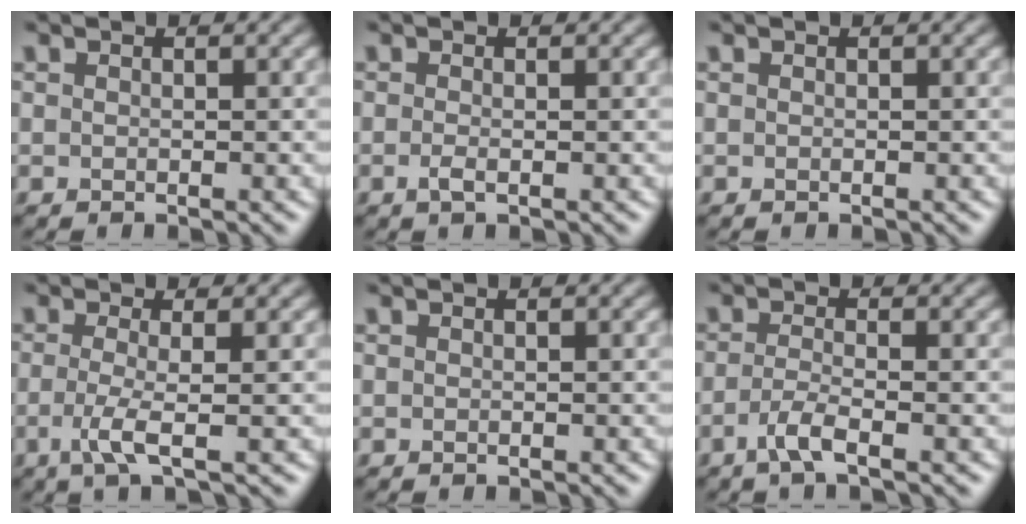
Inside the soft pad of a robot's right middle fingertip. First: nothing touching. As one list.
[{"total": 1.0, "force": [-0.3, 0.3, 0.9], "torque": [-0.020, -0.005, -0.008]}, {"total": 0.0}, {"total": 2.9, "force": [-0.8, 0.5, 2.7], "torque": [-0.060, -0.009, -0.020]}, {"total": 0.0}, {"total": 2.4, "force": [-1.3, 0.5, 2.0], "torque": [-0.042, -0.001, -0.034]}]